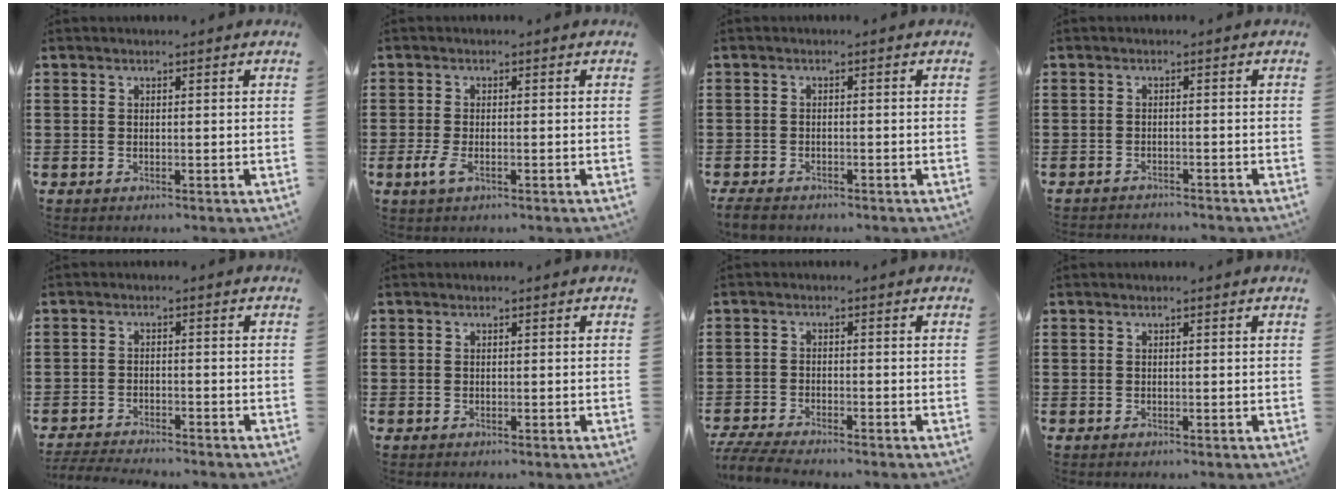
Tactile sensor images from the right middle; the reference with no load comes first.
{"total": 2.7, "force": [-1.1, 1.2, 2.1], "torque": [-0.068, -0.010, -0.028]}
{"total": 1.8, "force": [-1.7, 0.7, 0.5], "torque": [-0.019, 0.000, -0.037]}
{"total": 1.6, "force": [-1.6, 0.1, -0.1], "torque": [-0.003, 0.002, -0.036]}
{"total": 3.2, "force": [-3.2, 0.2, 0.2], "torque": [-0.014, -0.003, -0.070]}
{"total": 0.7, "force": [-0.1, 0.7, 0.0], "torque": [0.000, 0.005, -0.003]}
{"total": 3.9, "force": [-3.8, 0.4, 1.1], "torque": [-0.039, -0.009, -0.082]}
{"total": 0.0}